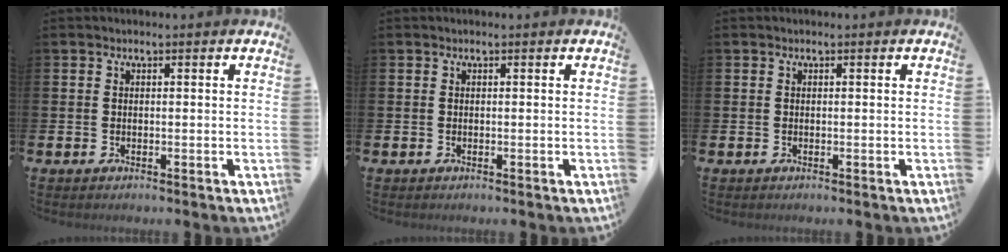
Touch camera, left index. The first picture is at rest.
{"total": 0.0}
{"total": 0.0}